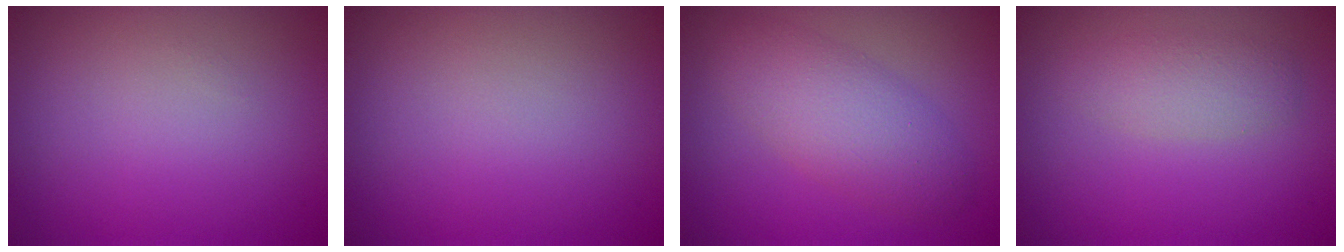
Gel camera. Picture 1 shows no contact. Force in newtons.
{"total": 0.0}
{"total": 4.4, "press": 4.4, "slide": 0.1}
{"total": 2.3, "press": 2.3, "slide": 0.1}